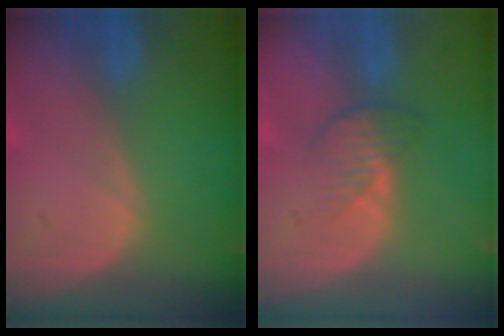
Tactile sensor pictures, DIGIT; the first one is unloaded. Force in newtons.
{"total": 3.7, "press": 3.3, "slide": 1.8}